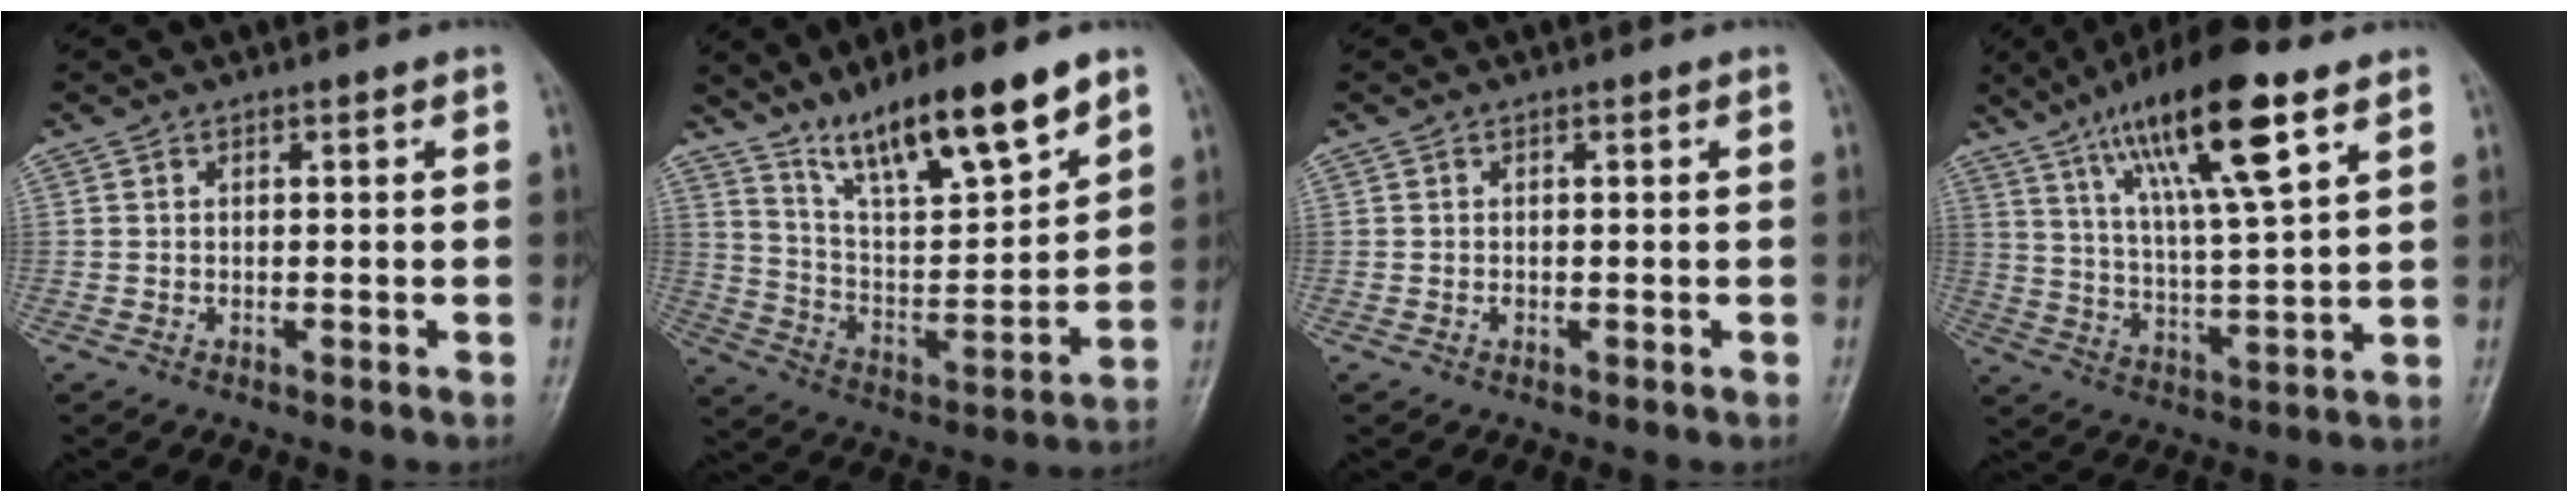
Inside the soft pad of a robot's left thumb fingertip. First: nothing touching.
{"total": 17.6, "force": [12.4, 4.1, 11.8], "torque": [-0.175, -0.062, 0.228]}
{"total": 0.5, "force": [-0.1, 0.4, 0.3], "torque": [-0.003, 0.001, -0.003]}
{"total": 18.5, "force": [10.1, 3.7, 15.0], "torque": [-0.253, -0.029, 0.181]}